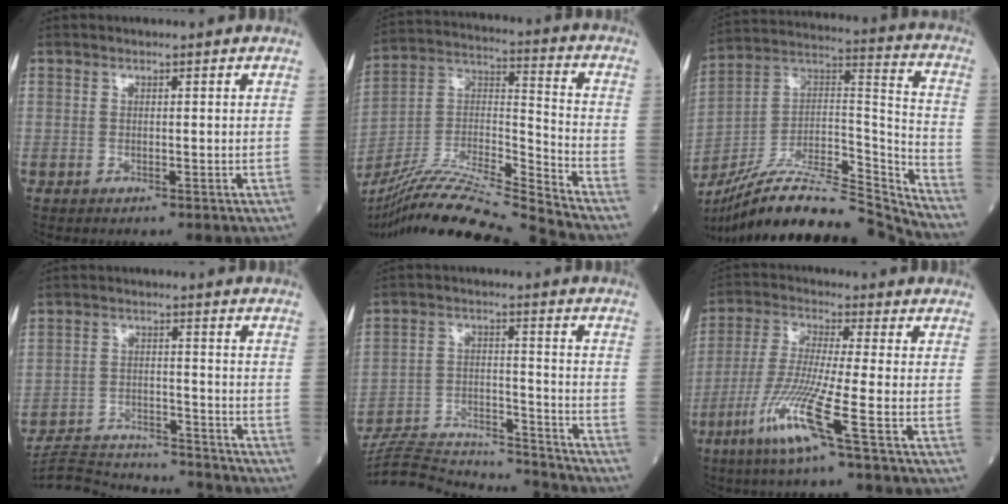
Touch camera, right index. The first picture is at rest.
{"total": 20.9, "force": [-19.2, -1.7, 8.1], "torque": [-0.174, -0.003, -0.342]}
{"total": 22.5, "force": [-20.9, 1.2, 8.1], "torque": [-0.151, 0.028, -0.354]}
{"total": 14.8, "force": [-14.6, 1.1, 2.3], "torque": [-0.043, 0.010, -0.218]}
{"total": 18.8, "force": [-18.3, 1.9, 3.4], "torque": [-0.081, 0.017, -0.283]}
{"total": 10.6, "force": [-5.2, -1.4, 9.2], "torque": [-0.188, -0.025, -0.108]}